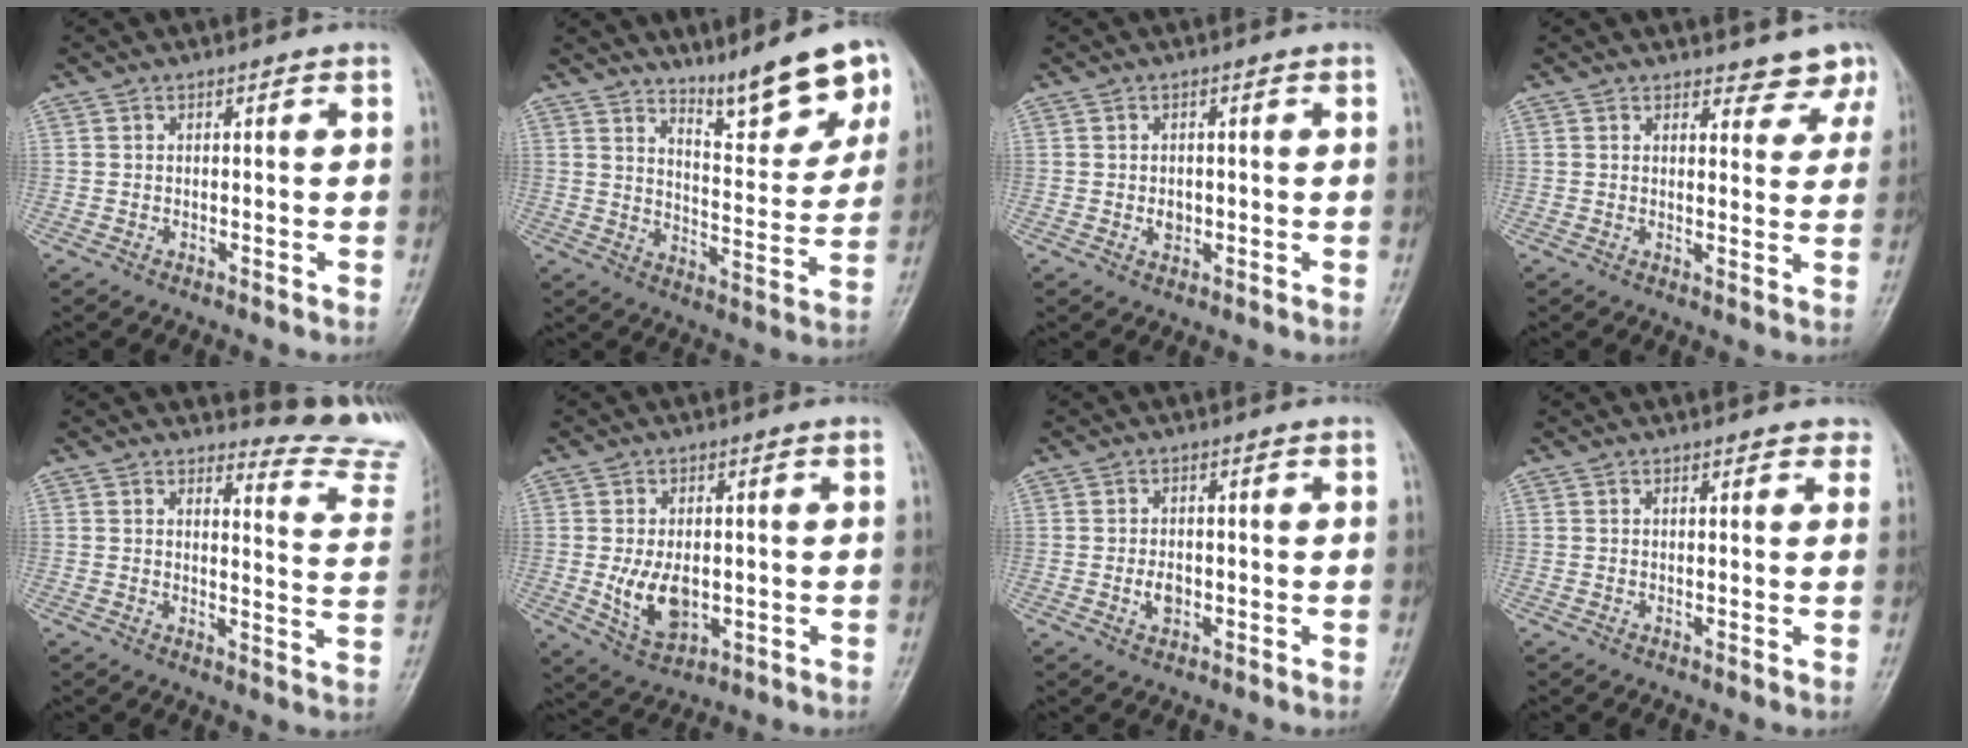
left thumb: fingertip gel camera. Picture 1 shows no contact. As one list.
[{"total": 13.1, "force": [9.5, 2.9, 8.5], "torque": [-0.089, -0.061, 0.150]}, {"total": 1.7, "force": [-0.1, 1.3, 1.1], "torque": [-0.011, 0.000, 0.003]}, {"total": 5.4, "force": [4.8, 2.2, 0.9], "torque": [0.021, -0.032, 0.043]}, {"total": 11.9, "force": [11.9, 0.6, -0.9], "torque": [0.046, -0.170, 0.111]}, {"total": 7.6, "force": [-0.5, 4.6, 6.0], "torque": [-0.097, -0.012, 0.005]}, {"total": 2.5, "force": [-0.4, 1.6, 1.8], "torque": [-0.029, 0.001, -0.006]}, {"total": 2.9, "force": [2.5, 1.2, 0.9], "torque": [0.013, -0.006, 0.016]}]